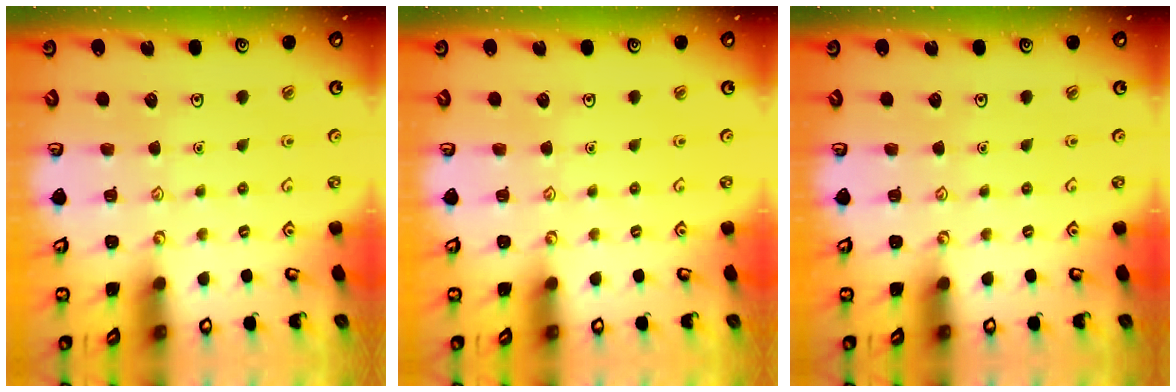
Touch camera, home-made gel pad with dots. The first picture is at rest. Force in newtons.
{"total": 0.0}
{"total": 0.0}